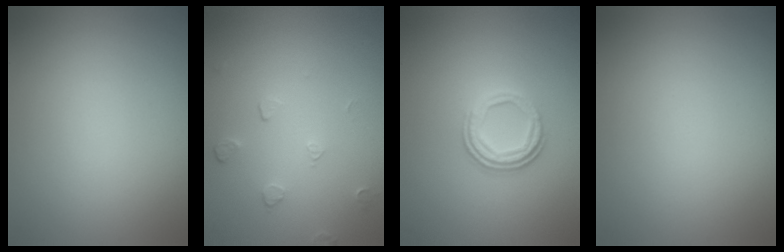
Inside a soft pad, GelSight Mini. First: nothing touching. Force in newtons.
{"total": 1.1, "press": 0.7, "slide": 0.9}
{"total": 3.3, "press": 2.4, "slide": 2.3}
{"total": 0.0}